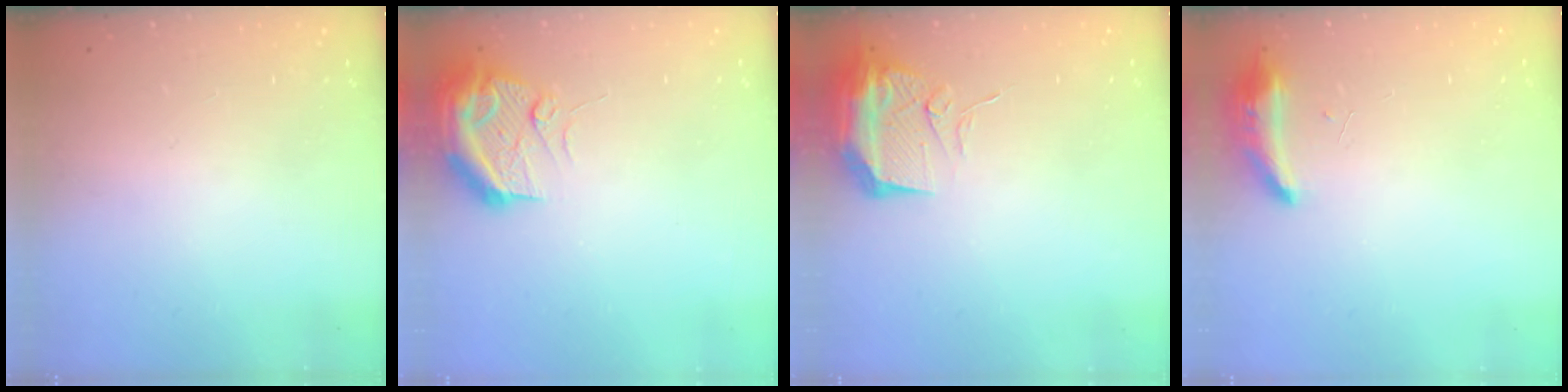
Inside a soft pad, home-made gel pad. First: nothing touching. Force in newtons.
{"total": 12.2, "press": 11.9, "slide": 2.6}
{"total": 11.4, "press": 11.2, "slide": 1.9}
{"total": 8.5, "press": 8.3, "slide": 2.0}